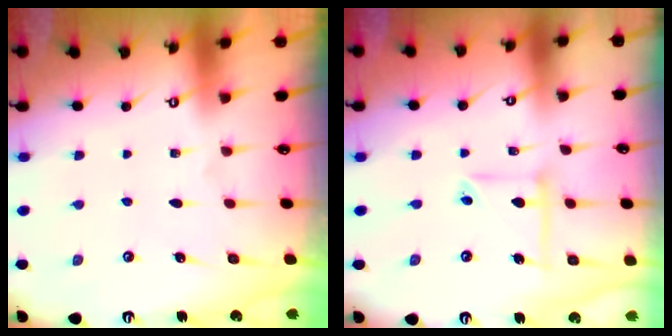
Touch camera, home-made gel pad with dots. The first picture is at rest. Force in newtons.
{"total": 7.7, "press": 7.7, "slide": 0.6}